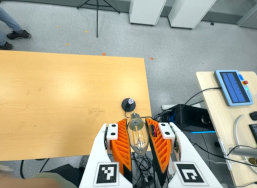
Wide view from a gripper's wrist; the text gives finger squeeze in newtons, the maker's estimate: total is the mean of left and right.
{"total": 17.8, "left": 18.9, "right": 16.7}